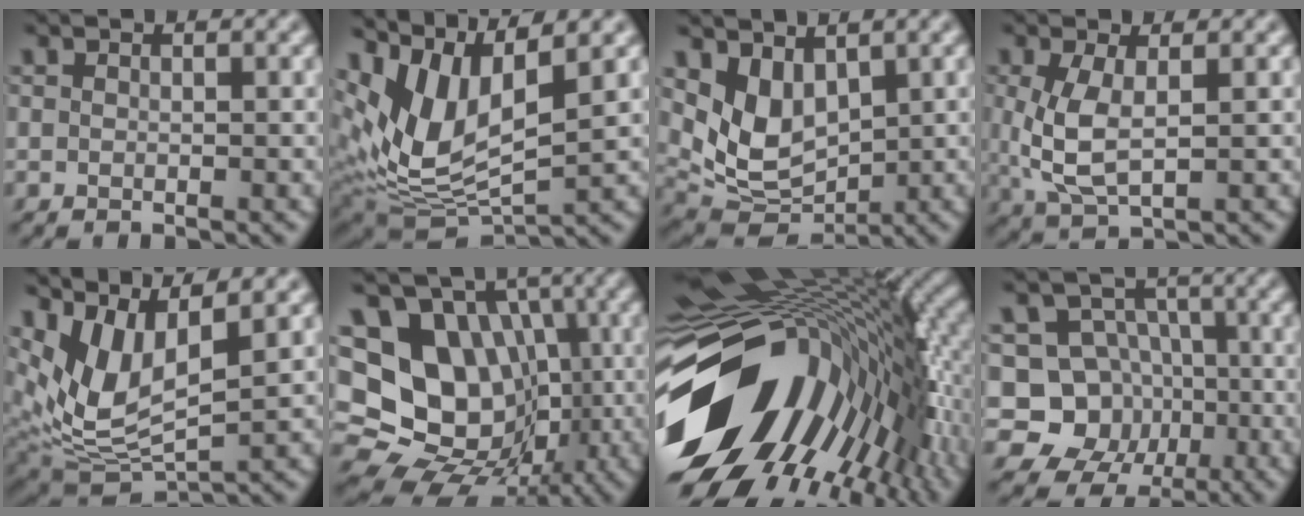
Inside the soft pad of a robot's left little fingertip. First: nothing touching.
{"total": 9.4, "force": [3.5, 4.0, 7.7], "torque": [-0.170, 0.004, 0.068]}
{"total": 5.3, "force": [1.8, 3.4, 3.7], "torque": [-0.076, -0.022, 0.041]}
{"total": 4.3, "force": [0.4, 1.8, 3.9], "torque": [-0.094, -0.001, 0.013]}
{"total": 7.4, "force": [3.2, 3.2, 5.9], "torque": [-0.134, -0.005, 0.063]}
{"total": 16.2, "force": [0.6, 13.5, 9.0], "torque": [-0.171, 0.024, 0.001]}
{"total": 17.5, "force": [-3.0, 10.9, 13.3], "torque": [-0.226, -0.011, -0.056]}
{"total": 8.8, "force": [-2.1, 7.9, 3.1], "torque": [-0.035, 0.007, -0.068]}